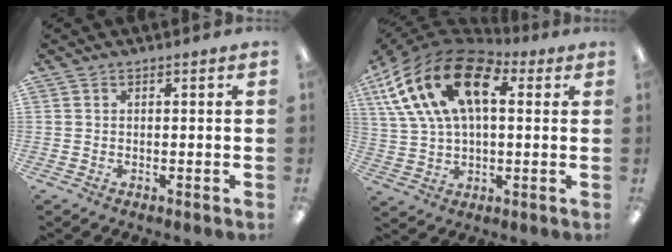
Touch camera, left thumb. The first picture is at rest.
{"total": 22.2, "force": [7.8, 12.9, 16.3], "torque": [-0.340, -0.019, 0.130]}